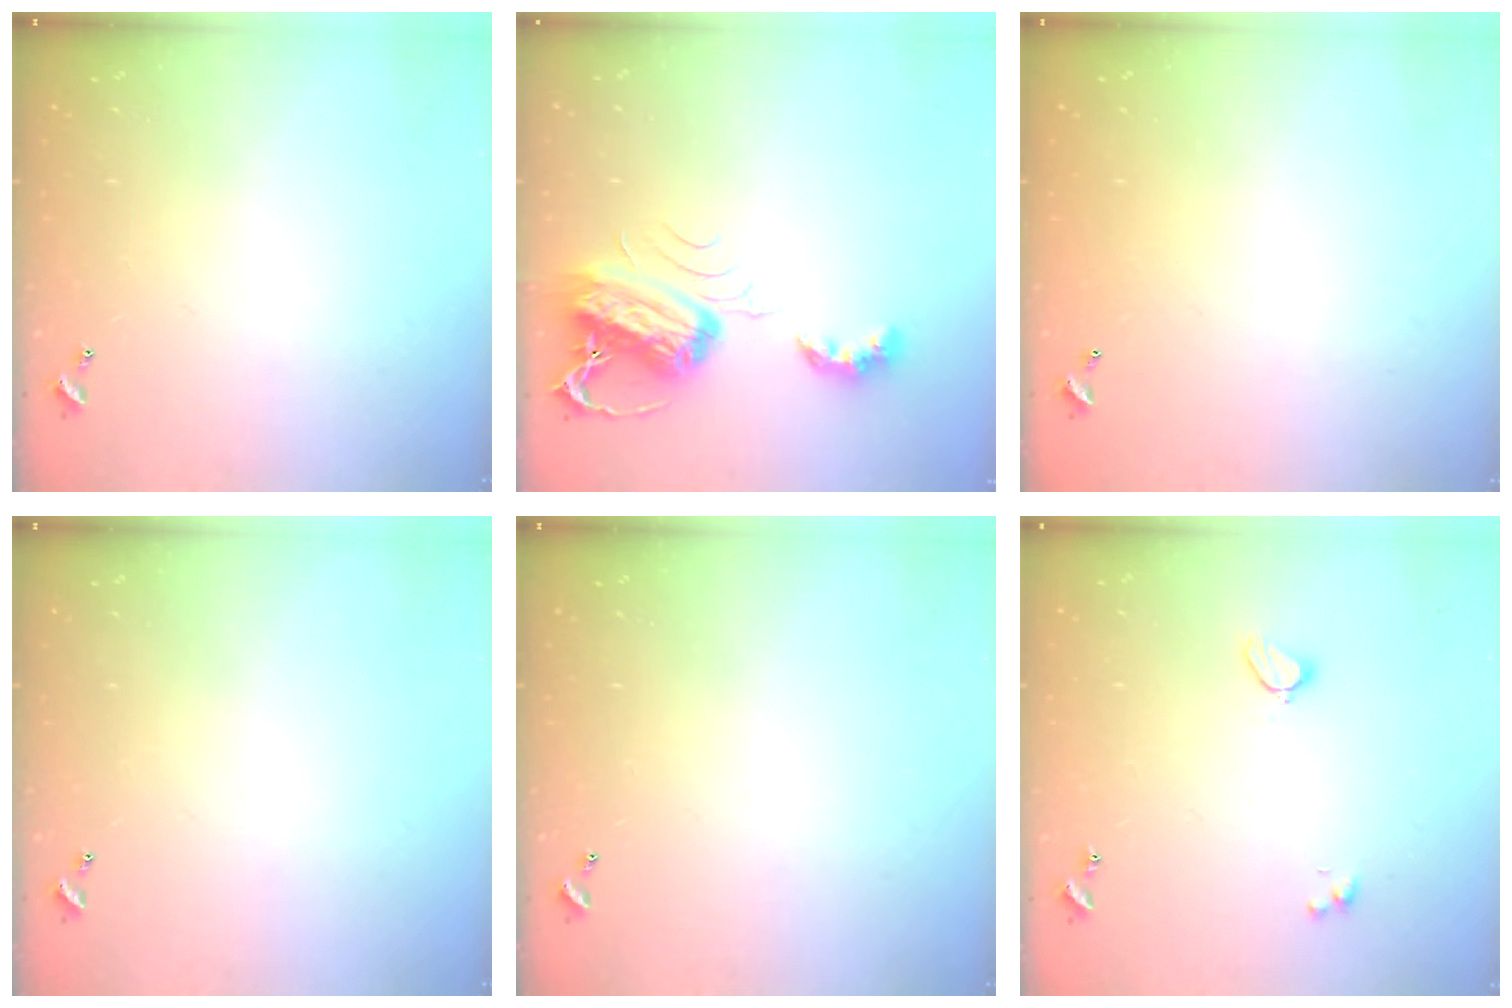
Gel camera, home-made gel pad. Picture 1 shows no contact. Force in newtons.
{"total": 8.0, "press": 7.9, "slide": 0.9}
{"total": 2.8, "press": 2.8, "slide": 0.1}
{"total": 0.0}
{"total": 0.0}
{"total": 2.1, "press": 2.0, "slide": 0.6}